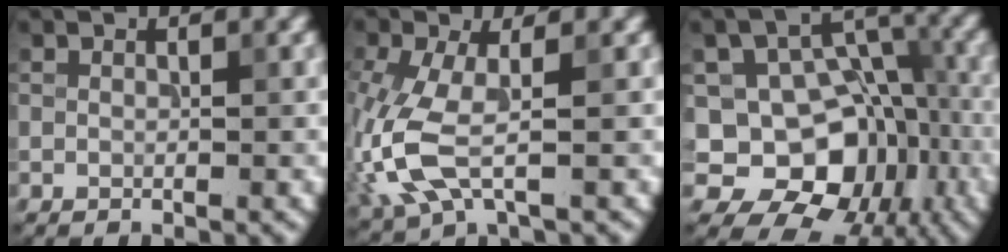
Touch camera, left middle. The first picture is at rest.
{"total": 6.0, "force": [-1.1, 2.5, 5.3], "torque": [-0.154, -0.009, -0.023]}
{"total": 11.0, "force": [-3.1, 8.4, 6.5], "torque": [-0.076, 0.011, -0.048]}